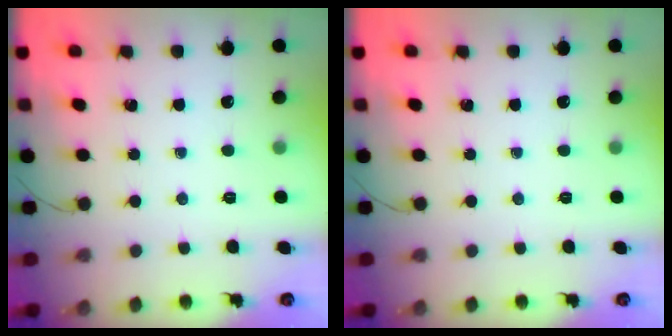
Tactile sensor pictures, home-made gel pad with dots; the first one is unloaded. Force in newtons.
{"total": 0.0}